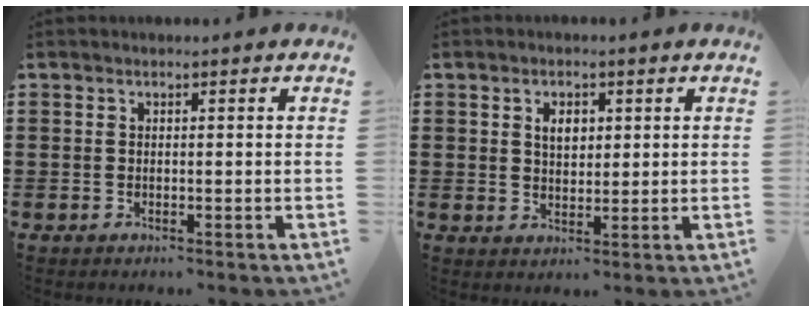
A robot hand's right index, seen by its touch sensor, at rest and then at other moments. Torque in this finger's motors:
{"motor_torque": [0.36, 0.36, 0.23, 0.03]}